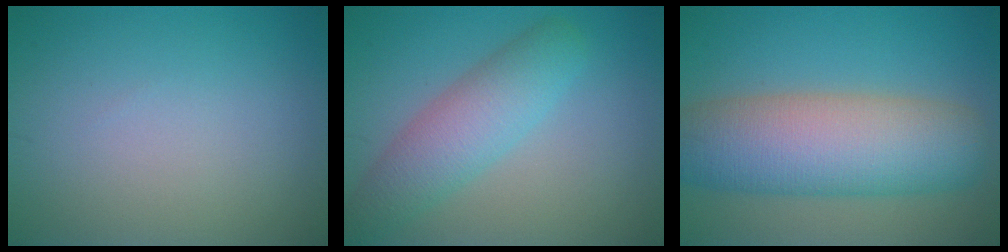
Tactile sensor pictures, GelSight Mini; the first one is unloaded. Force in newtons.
{"total": 5.0, "press": 5.0, "slide": 0.1}
{"total": 10.2, "press": 10.2, "slide": 0.3}